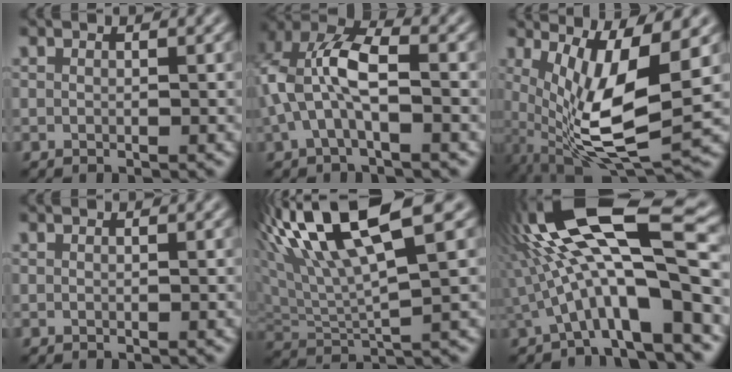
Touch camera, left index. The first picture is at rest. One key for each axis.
{"total": 5.9, "fx": -0.3, "fy": 2.9, "fz": 5.1, "tx": -0.122, "ty": 0.018, "tz": -0.010}
{"total": 10.4, "fx": 0.7, "fy": 3.2, "fz": 9.9, "tx": -0.186, "ty": -0.018, "tz": 0.020}
{"total": 0.0}
{"total": 11.6, "fx": 6.0, "fy": 3.0, "fz": 9.5, "tx": -0.179, "ty": 0.027, "tz": 0.107}
{"total": 13.6, "fx": 0.7, "fy": 3.2, "fz": 13.2, "tx": -0.222, "ty": 0.034, "tz": 0.012}